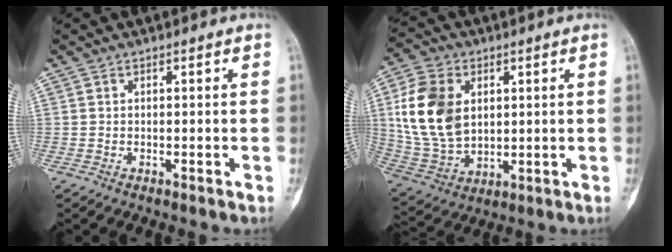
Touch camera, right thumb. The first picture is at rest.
{"total": 16.0, "force": [3.2, 11.1, 11.0], "torque": [-0.200, -0.005, 0.072]}